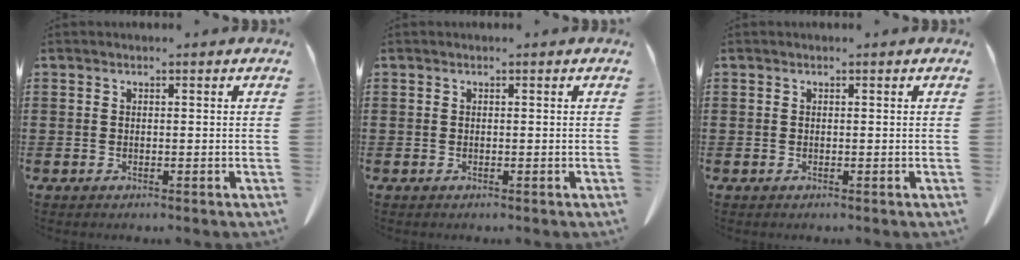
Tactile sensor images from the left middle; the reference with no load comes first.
{"total": 0.0}
{"total": 0.0}